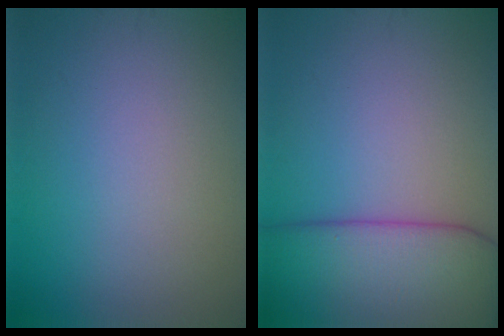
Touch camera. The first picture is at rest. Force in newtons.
{"total": 11.0, "press": 11.0, "slide": 0.8}